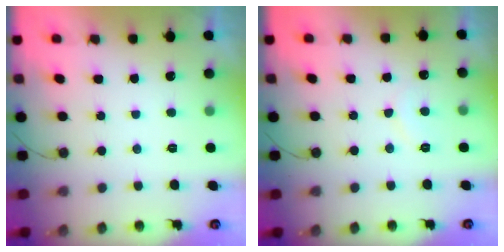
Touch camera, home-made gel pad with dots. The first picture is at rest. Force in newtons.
{"total": 5.3, "press": 5.3, "slide": 0.3}